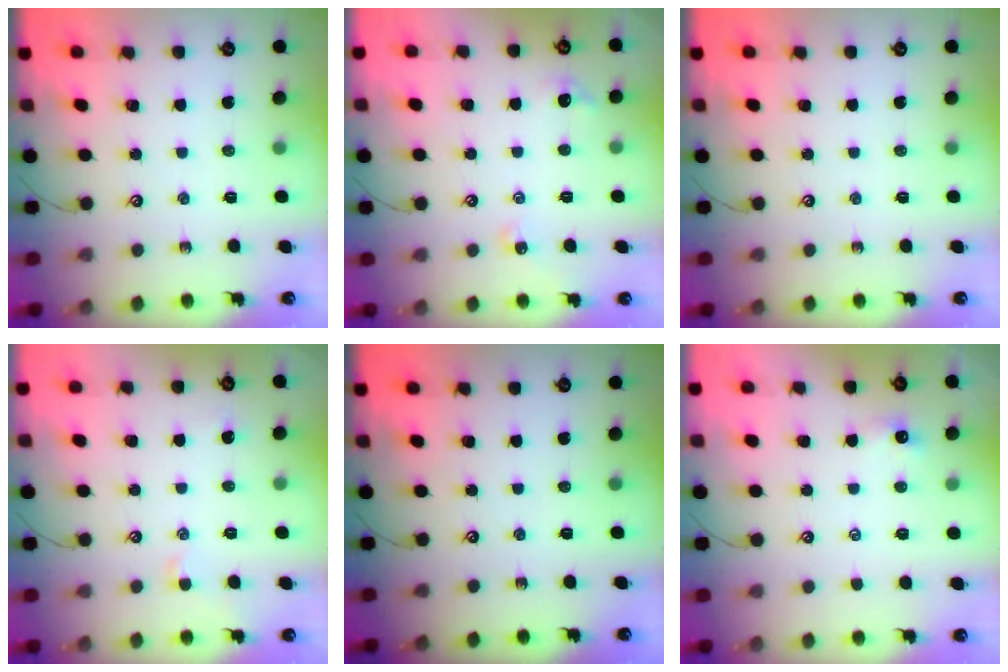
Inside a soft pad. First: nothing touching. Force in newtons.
{"total": 2.7, "press": 2.6, "slide": 0.5}
{"total": 0.0}
{"total": 0.5, "press": 0.3, "slide": 0.4}
{"total": 0.0}
{"total": 0.6, "press": 0.3, "slide": 0.5}